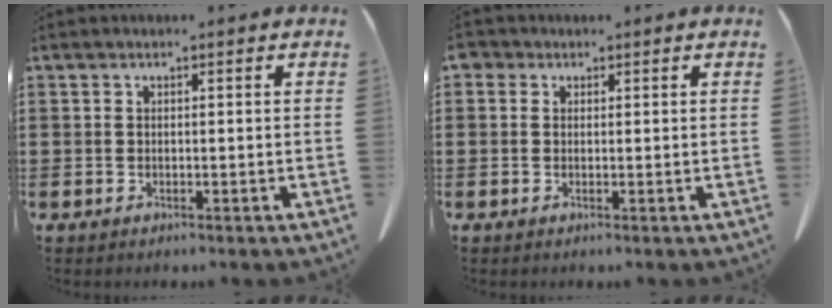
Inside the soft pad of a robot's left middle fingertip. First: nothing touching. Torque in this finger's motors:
{"motor_torque": [-0.02, 0.02, 0.00, 0.00]}